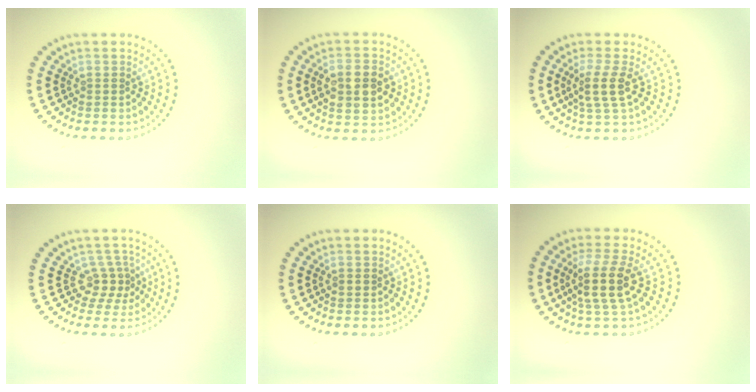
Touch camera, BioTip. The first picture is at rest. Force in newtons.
{"total": 3.6, "press": 3.6, "slide": 0.5}
{"total": 2.8, "press": 2.3, "slide": 1.6}
{"total": 2.4, "press": 1.6, "slide": 1.8}
{"total": 0.7, "press": 0.7, "slide": 0.2}
{"total": 4.0, "press": 3.2, "slide": 2.3}